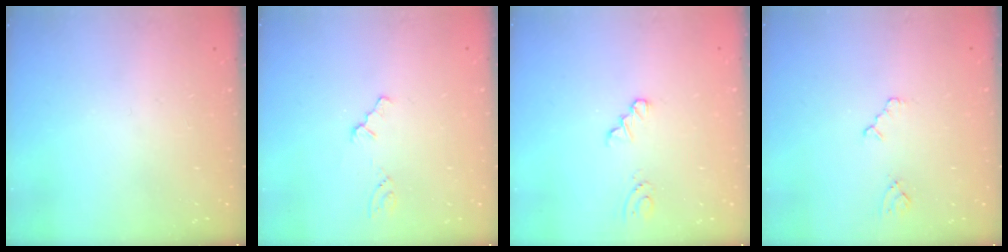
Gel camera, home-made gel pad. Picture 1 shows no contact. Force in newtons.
{"total": 0.0}
{"total": 0.0}
{"total": 2.9, "press": 2.9, "slide": 0.5}